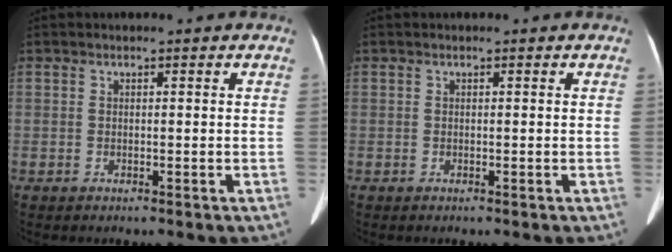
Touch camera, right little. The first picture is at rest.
{"total": 0.0}